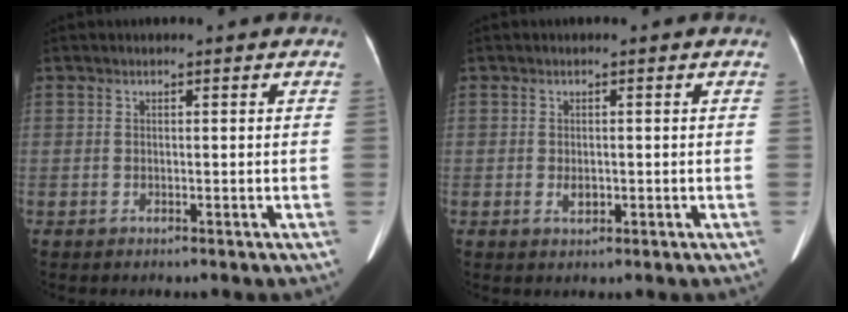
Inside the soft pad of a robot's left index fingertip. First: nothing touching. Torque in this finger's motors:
{"motor_torque": [0.02, 0.01, 0.00, 0.00]}